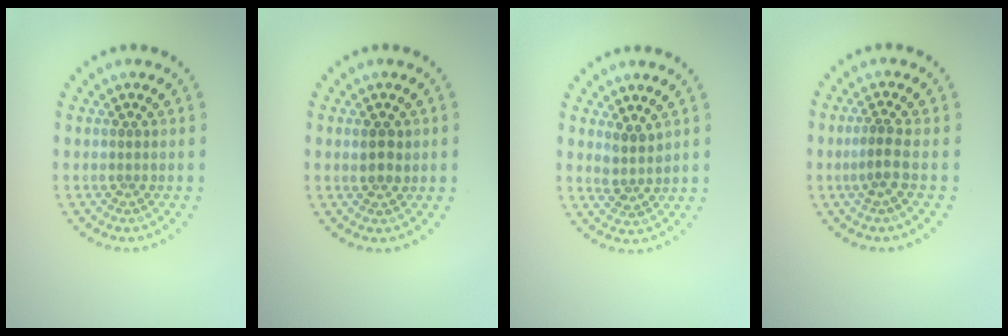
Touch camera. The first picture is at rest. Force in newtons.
{"total": 1.8, "press": 1.7, "slide": 0.4}
{"total": 2.0, "press": 1.6, "slide": 1.1}
{"total": 1.8, "press": 1.4, "slide": 1.1}